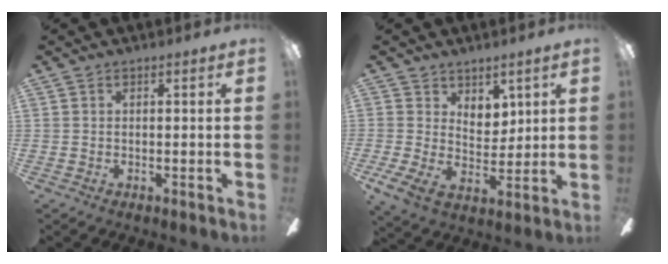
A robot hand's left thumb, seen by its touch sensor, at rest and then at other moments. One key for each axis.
{"total": 9.0, "fx": 4.0, "fy": 6.6, "fz": 4.6, "tx": -0.080, "ty": -0.021, "tz": 0.077}